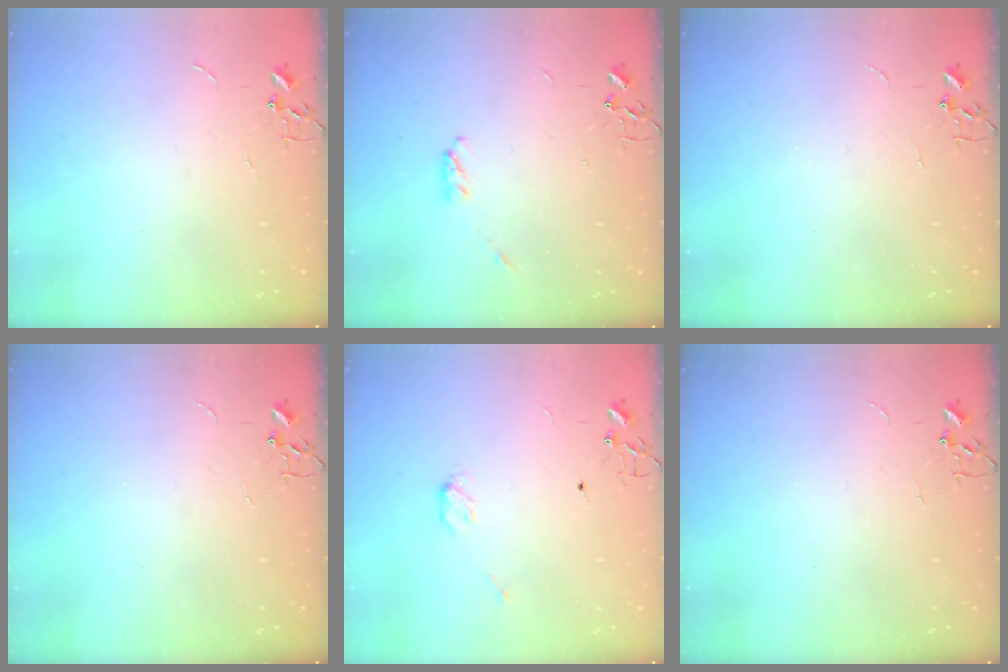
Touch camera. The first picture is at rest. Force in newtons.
{"total": 3.7, "press": 3.7, "slide": 0.6}
{"total": 0.0}
{"total": 0.0}
{"total": 4.0, "press": 4.0, "slide": 0.2}
{"total": 0.0}